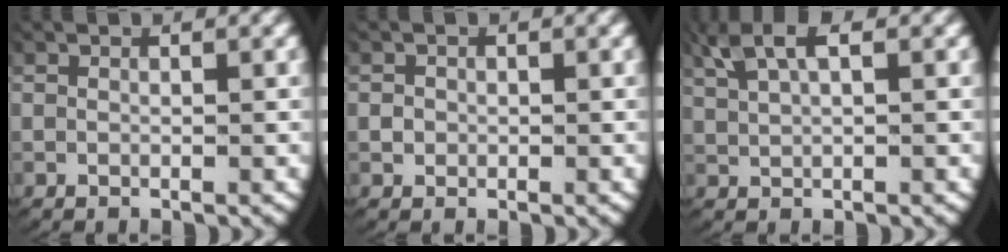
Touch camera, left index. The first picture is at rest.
{"total": 0.8, "force": [-0.2, 0.8, 0.1], "torque": [-0.011, -0.007, 0.000]}
{"total": 4.0, "force": [2.5, 1.3, 2.8], "torque": [-0.060, 0.013, 0.046]}